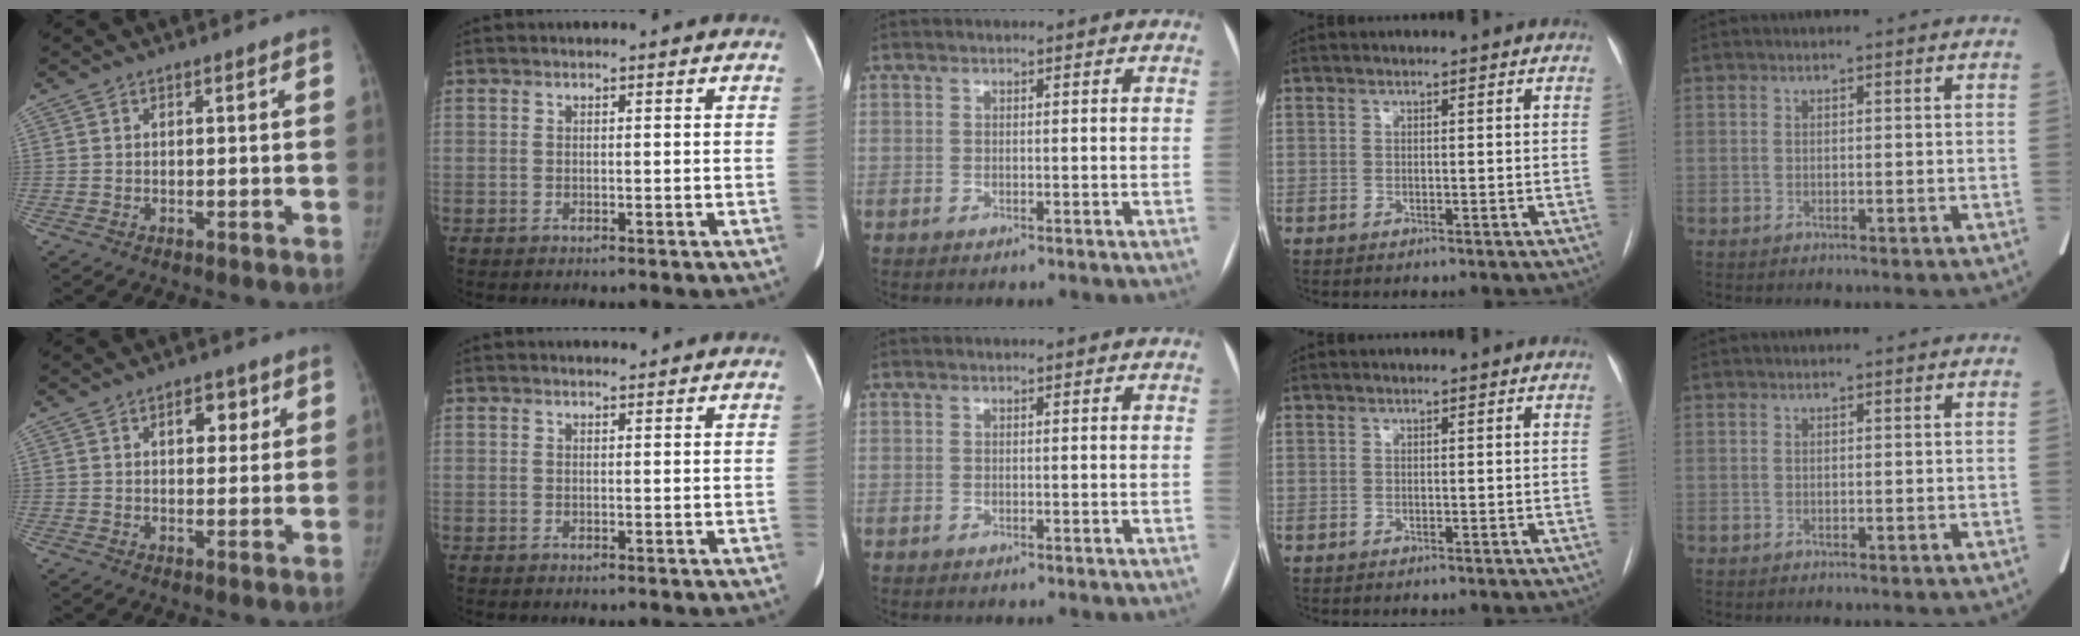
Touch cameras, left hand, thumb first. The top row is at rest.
{"thumb": {"total": 5.1, "force": [2.2, 3.1, 3.4], "torque": [-0.018, -0.006, 0.028]}, "index": {"total": 0.5, "force": [0.5, 0.0, -0.1], "torque": [-0.009, -0.003, 0.010]}}